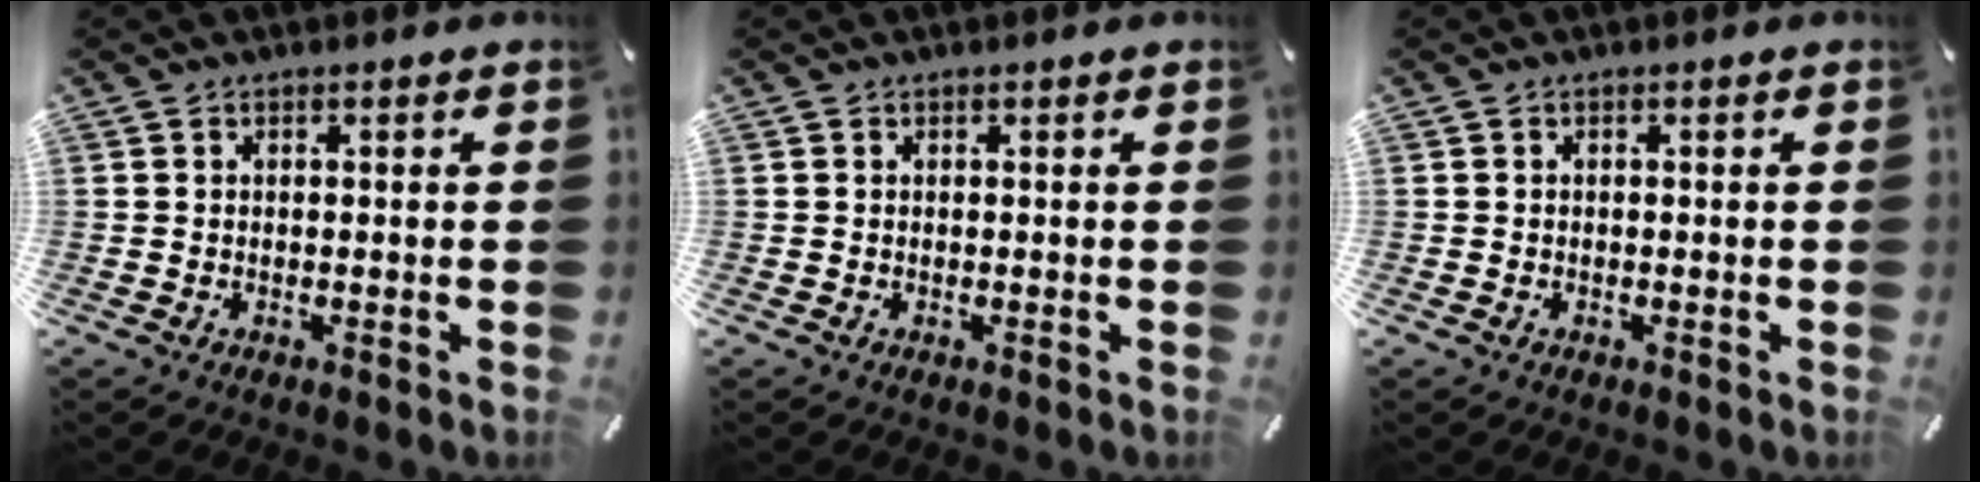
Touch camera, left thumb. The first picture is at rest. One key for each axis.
{"total": 0.0}
{"total": 0.0}